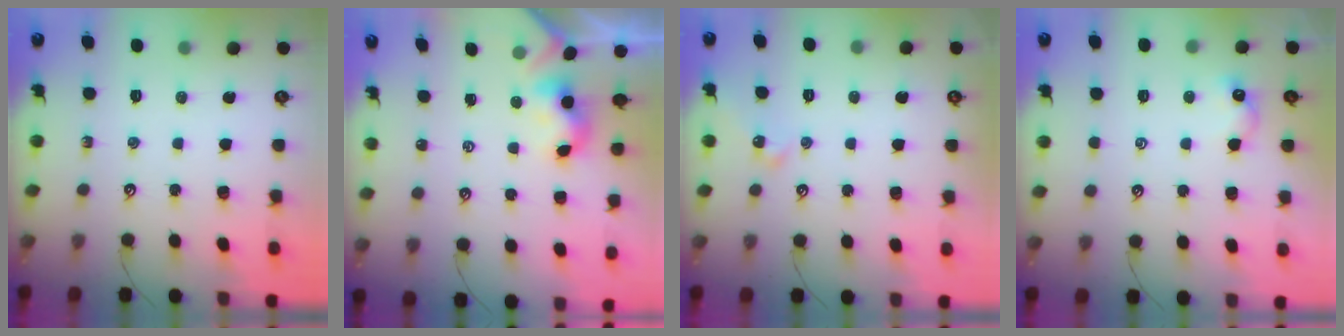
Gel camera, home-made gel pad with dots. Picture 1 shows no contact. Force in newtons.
{"total": 2.4, "press": 2.3, "slide": 0.2}
{"total": 5.4, "press": 5.4, "slide": 0.5}
{"total": 2.9, "press": 2.8, "slide": 0.7}